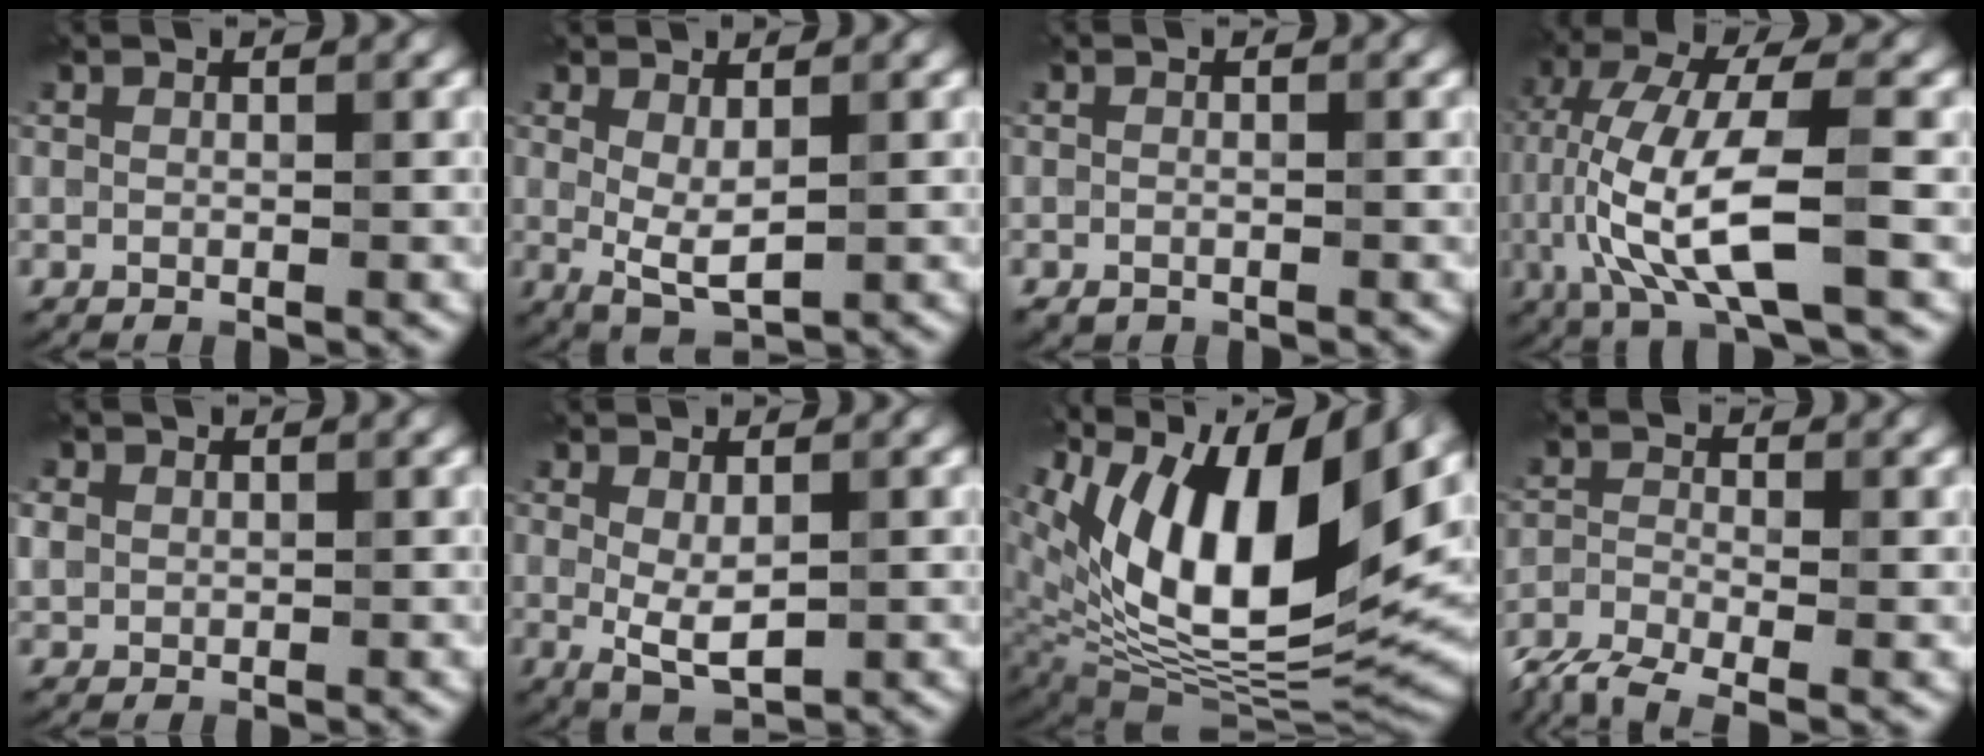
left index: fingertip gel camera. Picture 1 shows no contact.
{"total": 3.0, "force": [0.4, 1.2, 2.7], "torque": [-0.053, -0.006, 0.013]}
{"total": 0.9, "force": [-0.6, 0.4, 0.4], "torque": [-0.008, -0.003, -0.011]}
{"total": 10.0, "force": [-1.6, 3.2, 9.4], "torque": [-0.194, 0.007, -0.031]}
{"total": 1.4, "force": [0.5, 1.3, 0.4], "torque": [-0.007, 0.000, 0.010]}
{"total": 3.5, "force": [0.1, 1.6, 3.1], "torque": [-0.059, -0.005, 0.006]}
{"total": 16.4, "force": [6.6, 7.0, 13.2], "torque": [-0.226, 0.013, 0.113]}
{"total": 5.5, "force": [-4.3, 1.7, 3.1], "torque": [-0.067, -0.018, -0.093]}